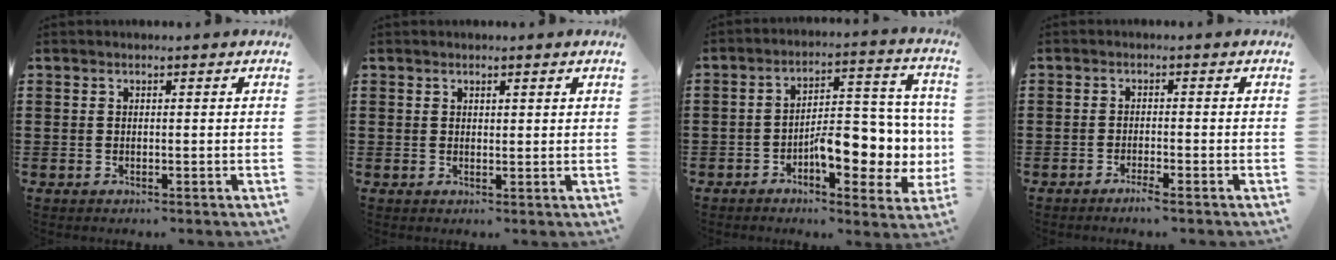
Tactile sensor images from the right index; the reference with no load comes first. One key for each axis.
{"total": 0.6, "fx": 0.5, "fy": 0.1, "fz": 0.4, "tx": -0.009, "ty": 0.001, "tz": 0.008}
{"total": 8.9, "fx": -2.2, "fy": 4.1, "fz": 7.6, "tx": -0.099, "ty": -0.009, "tz": -0.041}
{"total": 1.8, "fx": -1.5, "fy": -0.2, "fz": 1.0, "tx": -0.015, "ty": -0.003, "tz": -0.027}